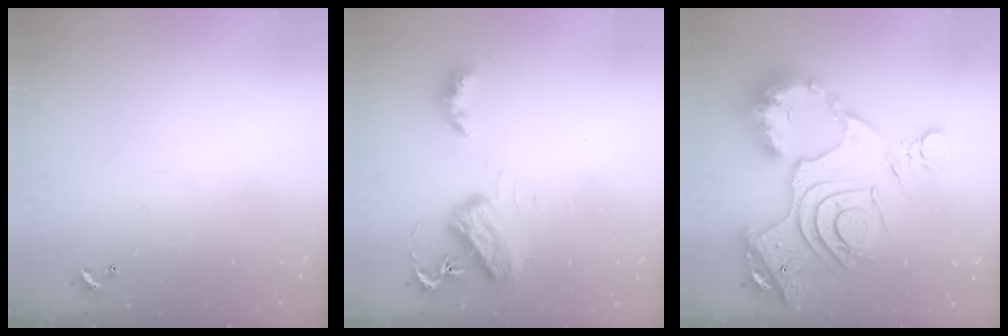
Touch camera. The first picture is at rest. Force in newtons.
{"total": 6.4, "press": 6.4, "slide": 0.2}
{"total": 23.7, "press": 23.5, "slide": 2.6}